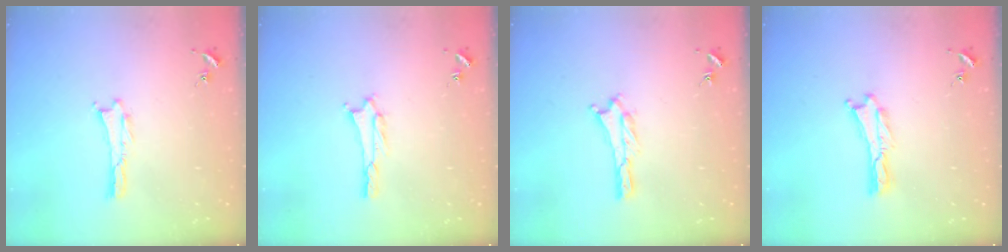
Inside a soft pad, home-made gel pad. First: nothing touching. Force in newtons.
{"total": 1.5, "press": 1.5, "slide": 0.3}
{"total": 1.2, "press": 1.1, "slide": 0.2}
{"total": 0.0}